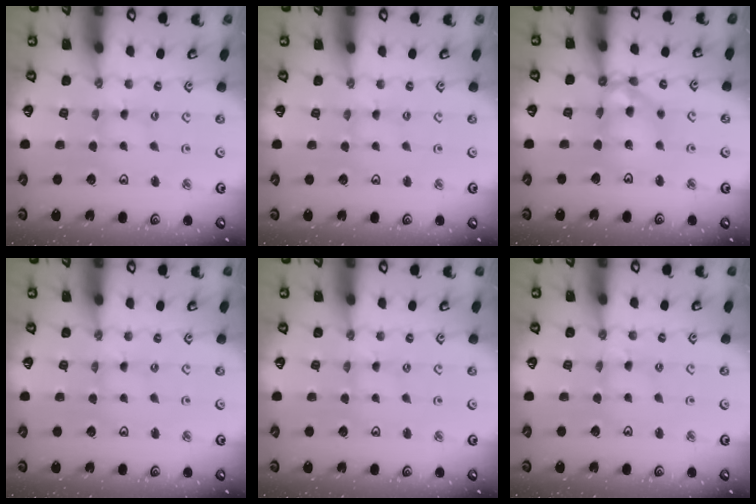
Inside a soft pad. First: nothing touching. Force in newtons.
{"total": 0.0}
{"total": 12.8, "press": 12.7, "slide": 1.5}
{"total": 0.0}
{"total": 0.0}
{"total": 2.9, "press": 2.9, "slide": 0.4}